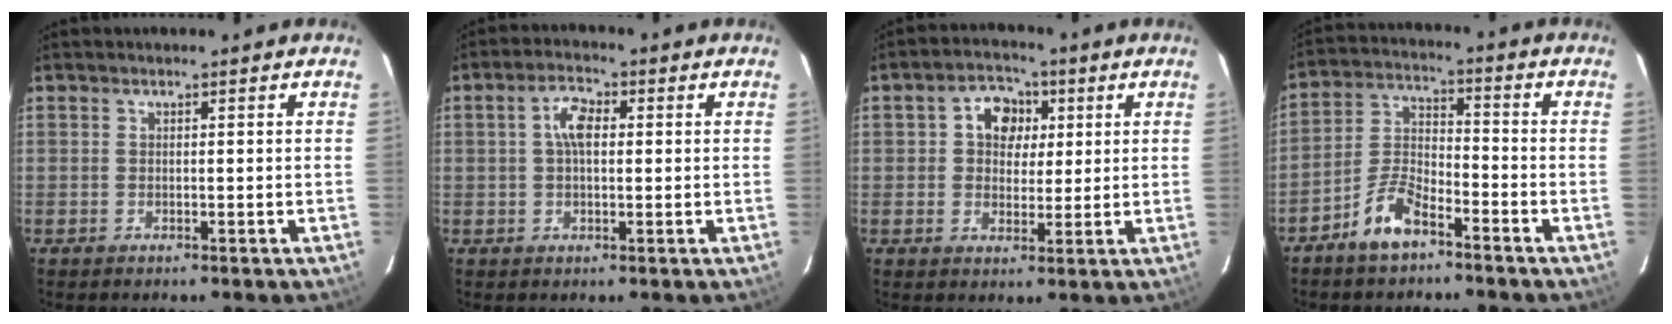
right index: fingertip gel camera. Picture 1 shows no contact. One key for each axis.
{"total": 4.6, "fx": 0.7, "fy": 2.4, "fz": 3.8, "tx": -0.073, "ty": 0.015, "tz": 0.013}
{"total": 5.8, "fx": 1.7, "fy": 3.9, "fz": 3.9, "tx": -0.065, "ty": 0.019, "tz": 0.031}
{"total": 7.7, "fx": -5.5, "fy": 2.7, "fz": 4.7, "tx": -0.107, "ty": 0.014, "tz": -0.105}